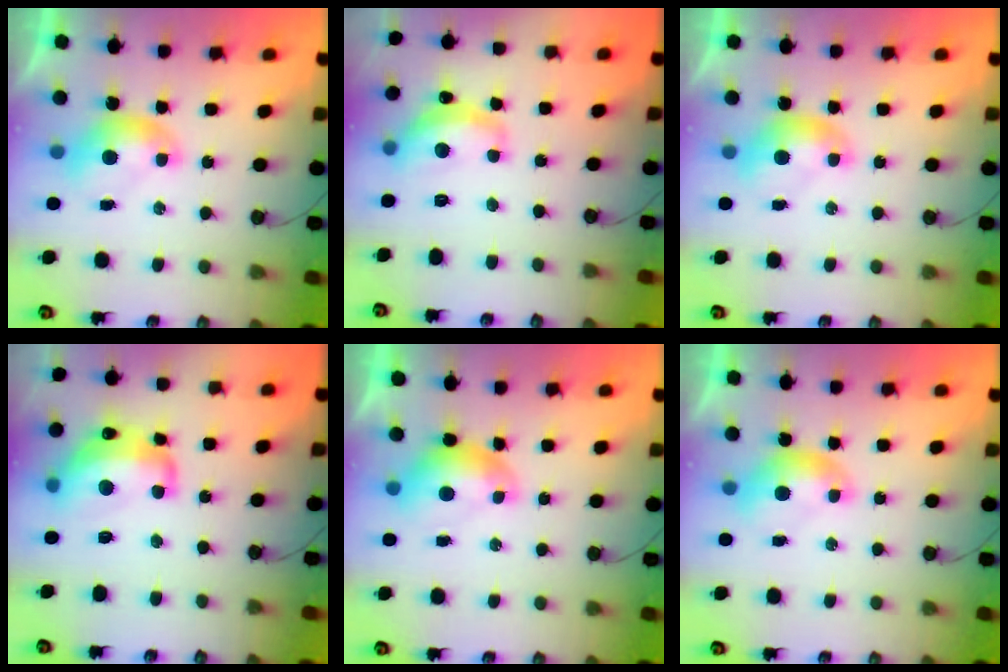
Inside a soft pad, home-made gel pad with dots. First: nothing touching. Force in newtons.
{"total": 8.1, "press": 8.0, "slide": 0.6}
{"total": 0.0}
{"total": 11.4, "press": 11.3, "slide": 1.1}
{"total": 0.0}
{"total": 0.0}